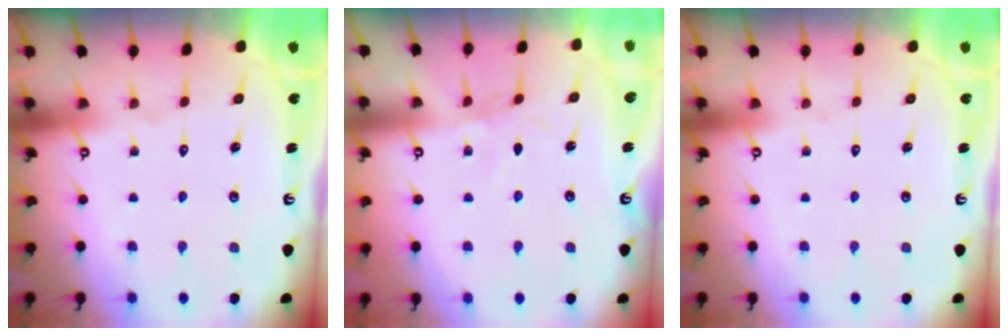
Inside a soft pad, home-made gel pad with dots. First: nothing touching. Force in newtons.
{"total": 1.5, "press": 1.5, "slide": 0.4}
{"total": 0.0}